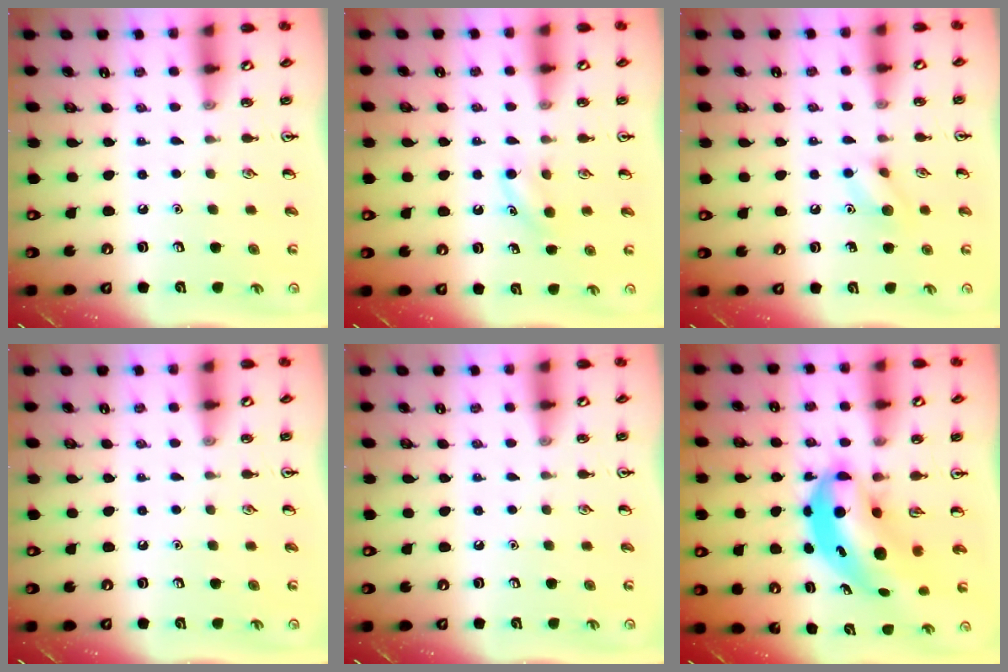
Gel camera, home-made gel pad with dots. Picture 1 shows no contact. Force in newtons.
{"total": 4.5, "press": 4.2, "slide": 1.4}
{"total": 7.4, "press": 7.4, "slide": 0.7}
{"total": 0.0}
{"total": 0.0}
{"total": 8.0, "press": 7.7, "slide": 2.0}